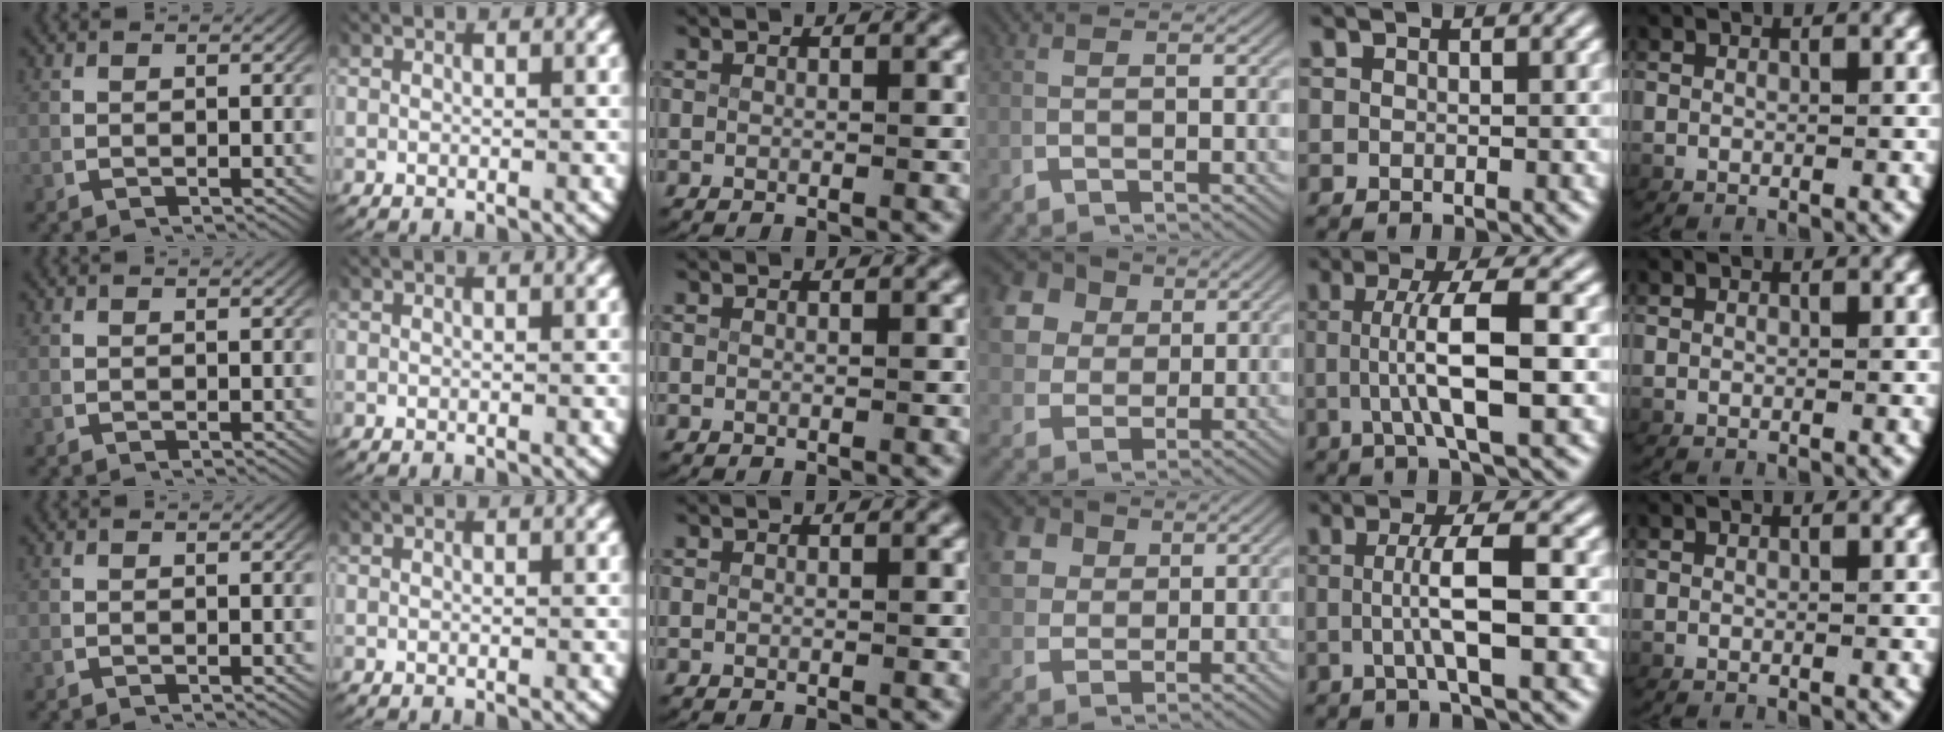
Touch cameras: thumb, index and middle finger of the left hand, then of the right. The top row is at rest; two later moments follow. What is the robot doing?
{"motion": "lift_and_place", "object": "card"}